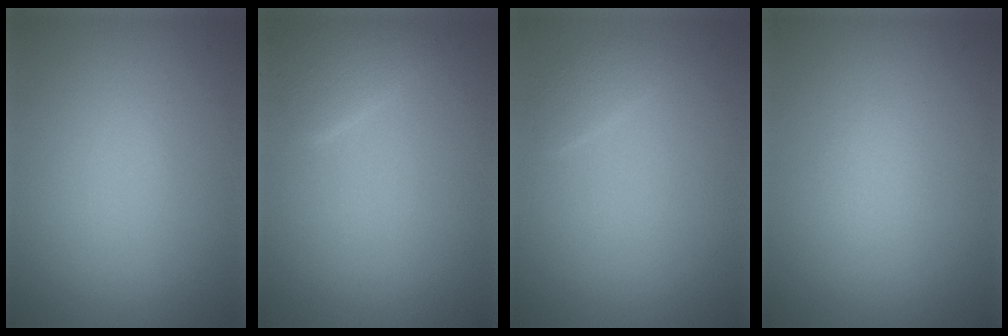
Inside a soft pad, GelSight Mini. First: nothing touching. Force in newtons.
{"total": 1.8, "press": 1.8, "slide": 0.1}
{"total": 1.1, "press": 1.1, "slide": 0.1}
{"total": 0.6, "press": 0.6, "slide": 0.0}